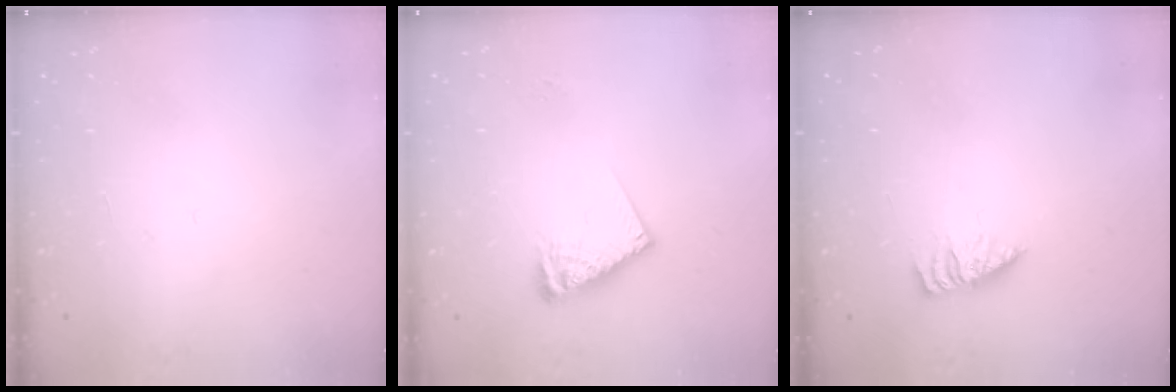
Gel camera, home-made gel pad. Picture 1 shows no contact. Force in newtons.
{"total": 9.8, "press": 9.8, "slide": 0.8}
{"total": 2.1, "press": 2.0, "slide": 0.3}